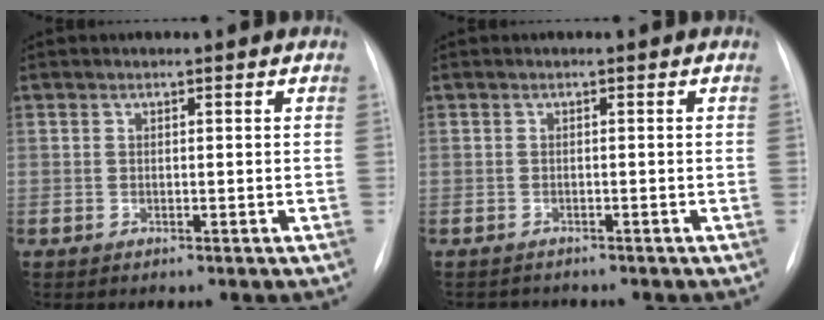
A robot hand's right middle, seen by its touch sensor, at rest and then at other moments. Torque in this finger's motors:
{"motor_torque": [-0.41, -0.21, -0.15, -0.03]}